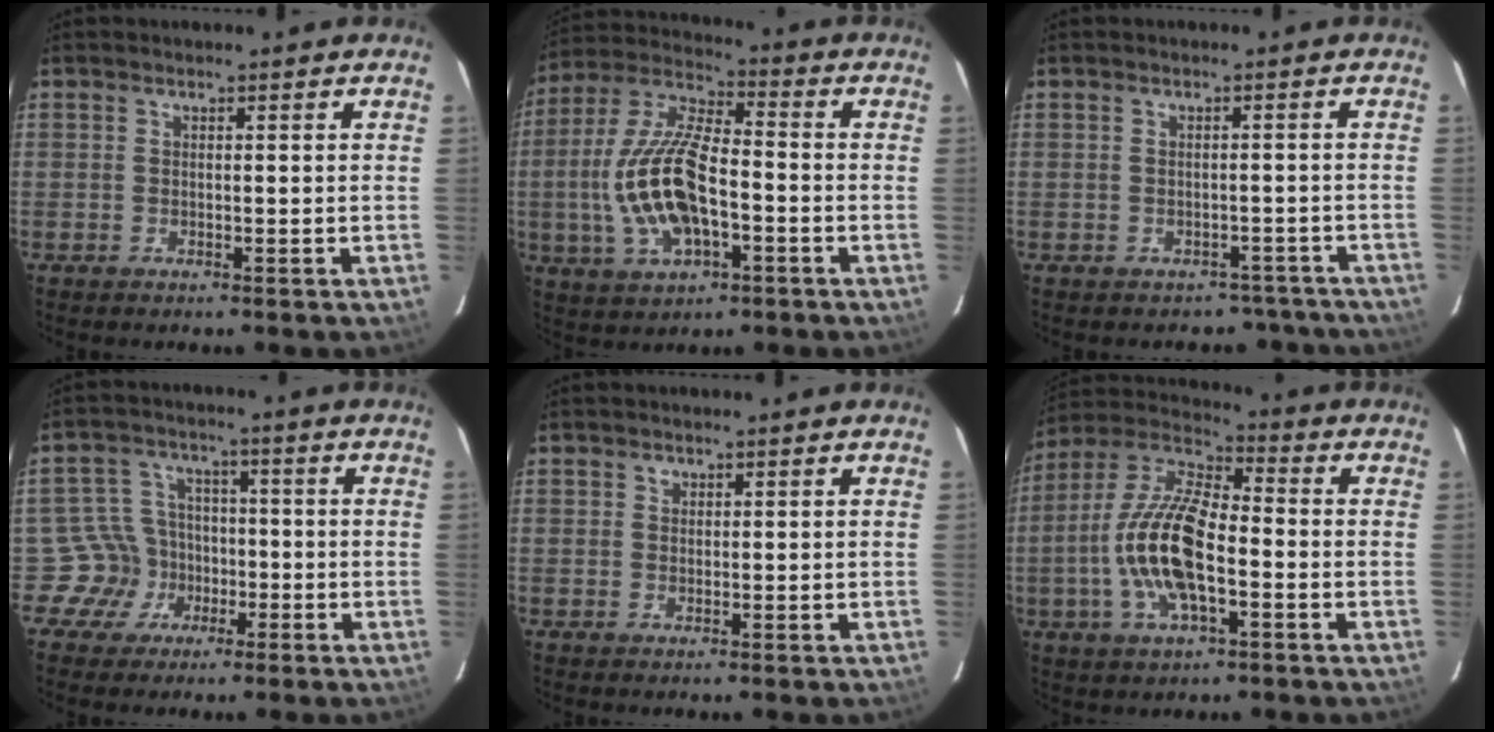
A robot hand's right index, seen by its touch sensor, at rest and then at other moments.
{"total": 16.6, "force": [-3.4, 7.1, 14.6], "torque": [-0.312, 0.002, -0.062]}
{"total": 7.4, "force": [-6.2, 4.0, 0.6], "torque": [0.006, 0.035, -0.051]}
{"total": 6.9, "force": [-3.1, 6.1, -0.2], "torque": [-0.010, 0.028, -0.055]}
{"total": 0.6, "force": [0.4, 0.5, 0.1], "torque": [0.001, 0.004, 0.006]}
{"total": 16.1, "force": [-3.6, 6.4, 14.4], "torque": [-0.293, 0.003, -0.075]}